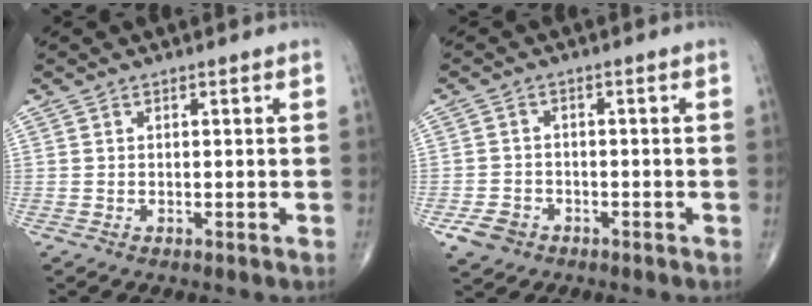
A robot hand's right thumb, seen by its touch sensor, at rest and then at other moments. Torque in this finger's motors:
{"motor_torque": [2.71, 2.21, 0.29, -0.66, 0.00]}